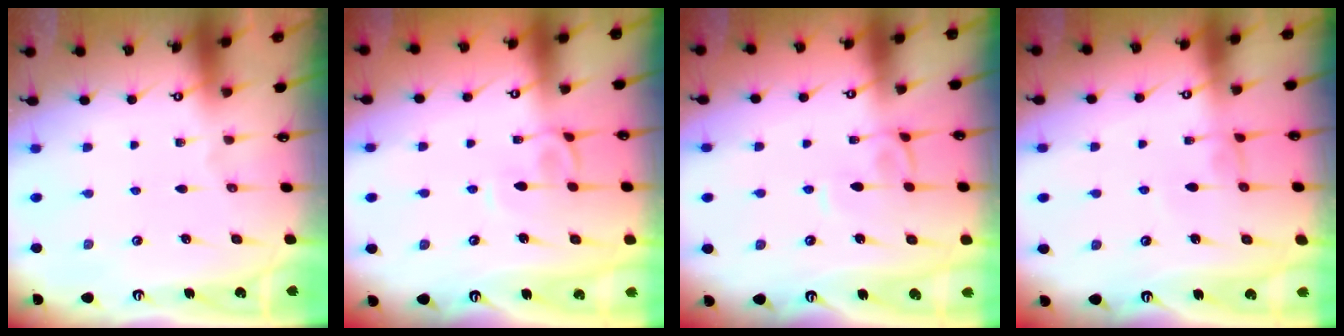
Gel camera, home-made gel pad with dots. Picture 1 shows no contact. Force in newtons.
{"total": 2.6, "press": 2.5, "slide": 0.6}
{"total": 2.1, "press": 2.1, "slide": 0.2}
{"total": 0.8, "press": 0.8, "slide": 0.3}